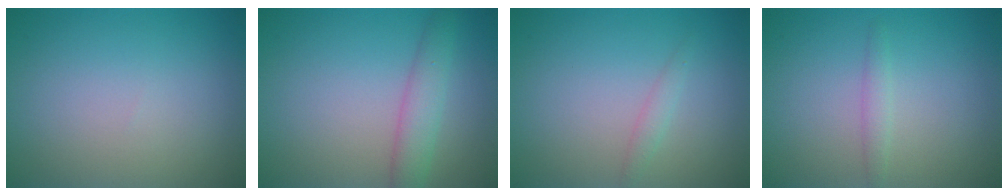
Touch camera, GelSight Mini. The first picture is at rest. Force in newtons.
{"total": 2.9, "press": 2.9, "slide": 0.1}
{"total": 1.0, "press": 1.0, "slide": 0.0}
{"total": 1.1, "press": 1.1, "slide": 0.0}